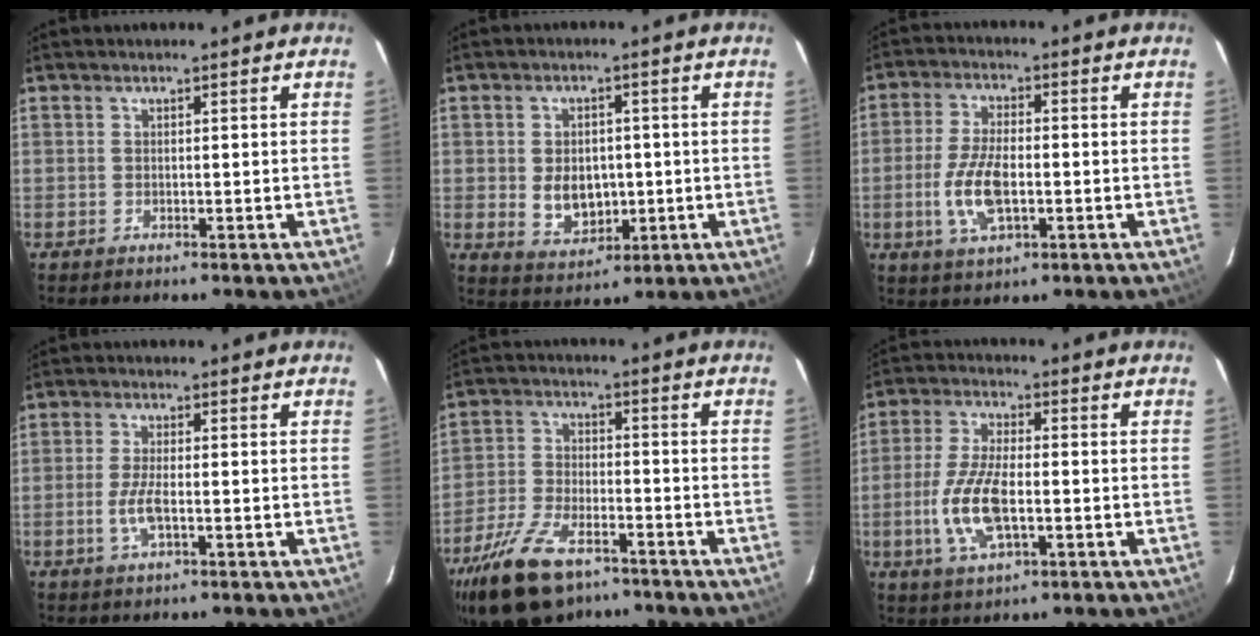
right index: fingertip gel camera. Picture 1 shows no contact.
{"total": 6.6, "force": [-0.2, 5.3, 3.8], "torque": [-0.072, 0.001, 0.012]}
{"total": 9.3, "force": [-2.0, 4.2, 8.0], "torque": [-0.168, -0.003, -0.036]}
{"total": 4.2, "force": [-1.2, 1.1, 3.9], "torque": [-0.082, -0.004, -0.025]}
{"total": 15.5, "force": [-10.6, 7.3, 8.5], "torque": [-0.195, -0.021, -0.193]}
{"total": 11.0, "force": [-2.4, 4.5, 9.7], "torque": [-0.206, -0.002, -0.045]}